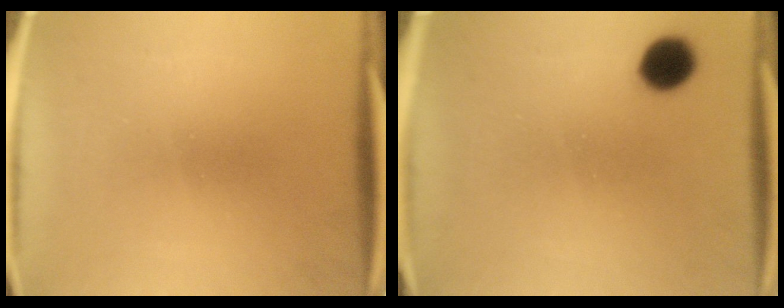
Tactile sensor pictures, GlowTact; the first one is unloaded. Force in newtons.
{"total": 6.1}